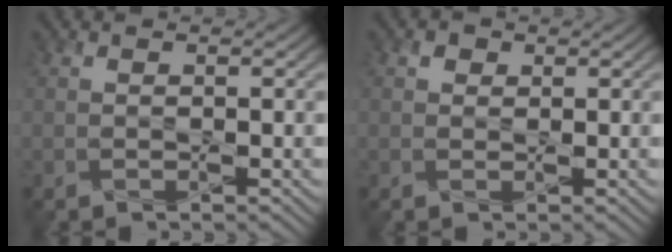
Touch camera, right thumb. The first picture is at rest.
{"total": 1.2, "force": [0.5, 1.0, 0.4], "torque": [-0.006, -0.001, 0.005]}